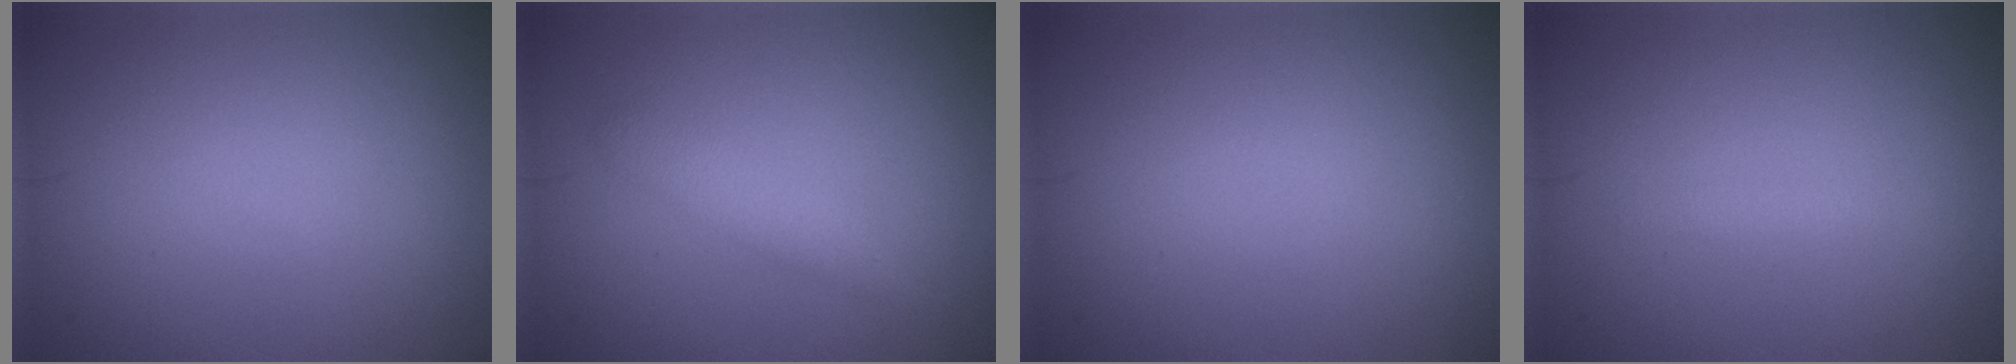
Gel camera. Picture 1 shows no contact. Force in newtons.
{"total": 1.7, "press": 1.7, "slide": 0.1}
{"total": 0.0}
{"total": 0.8, "press": 0.8, "slide": 0.0}